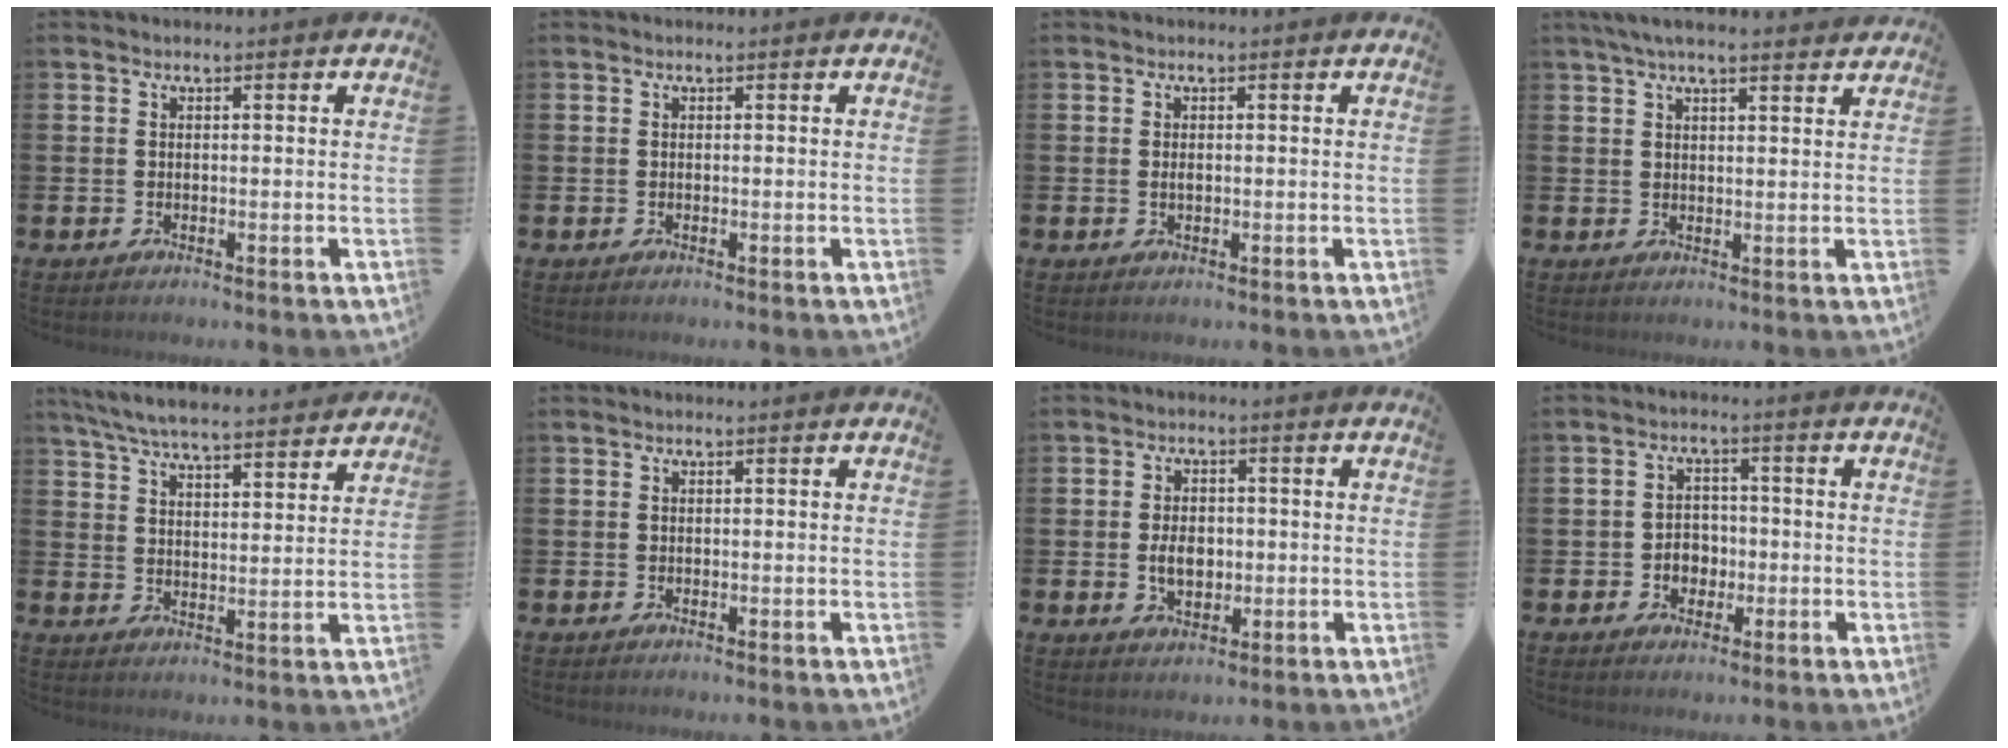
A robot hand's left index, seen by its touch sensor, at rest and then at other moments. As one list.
[{"total": 0.0}, {"total": 0.6, "force": [0.1, 0.3, 0.5], "torque": [-0.011, 0.002, 0.000]}, {"total": 4.4, "force": [3.9, 0.5, 1.9], "torque": [-0.043, -0.006, 0.070]}, {"total": 6.9, "force": [6.6, 0.5, 1.8], "torque": [-0.060, -0.041, 0.118]}, {"total": 0.0}, {"total": 4.1, "force": [-0.2, 2.8, 2.9], "torque": [-0.036, -0.001, -0.012]}, {"total": 3.1, "force": [-0.9, 2.7, 1.3], "torque": [-0.016, 0.000, -0.025]}]